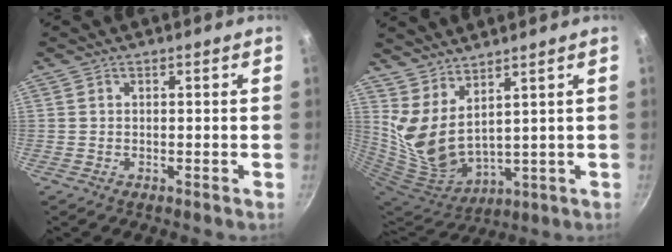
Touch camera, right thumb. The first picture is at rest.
{"total": 9.9, "force": [5.9, 3.7, 7.1], "torque": [-0.128, -0.068, 0.134]}